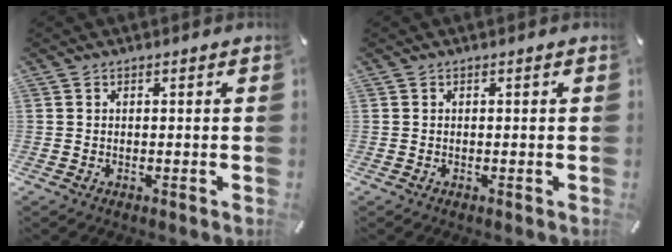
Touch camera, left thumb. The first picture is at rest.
{"total": 0.0}